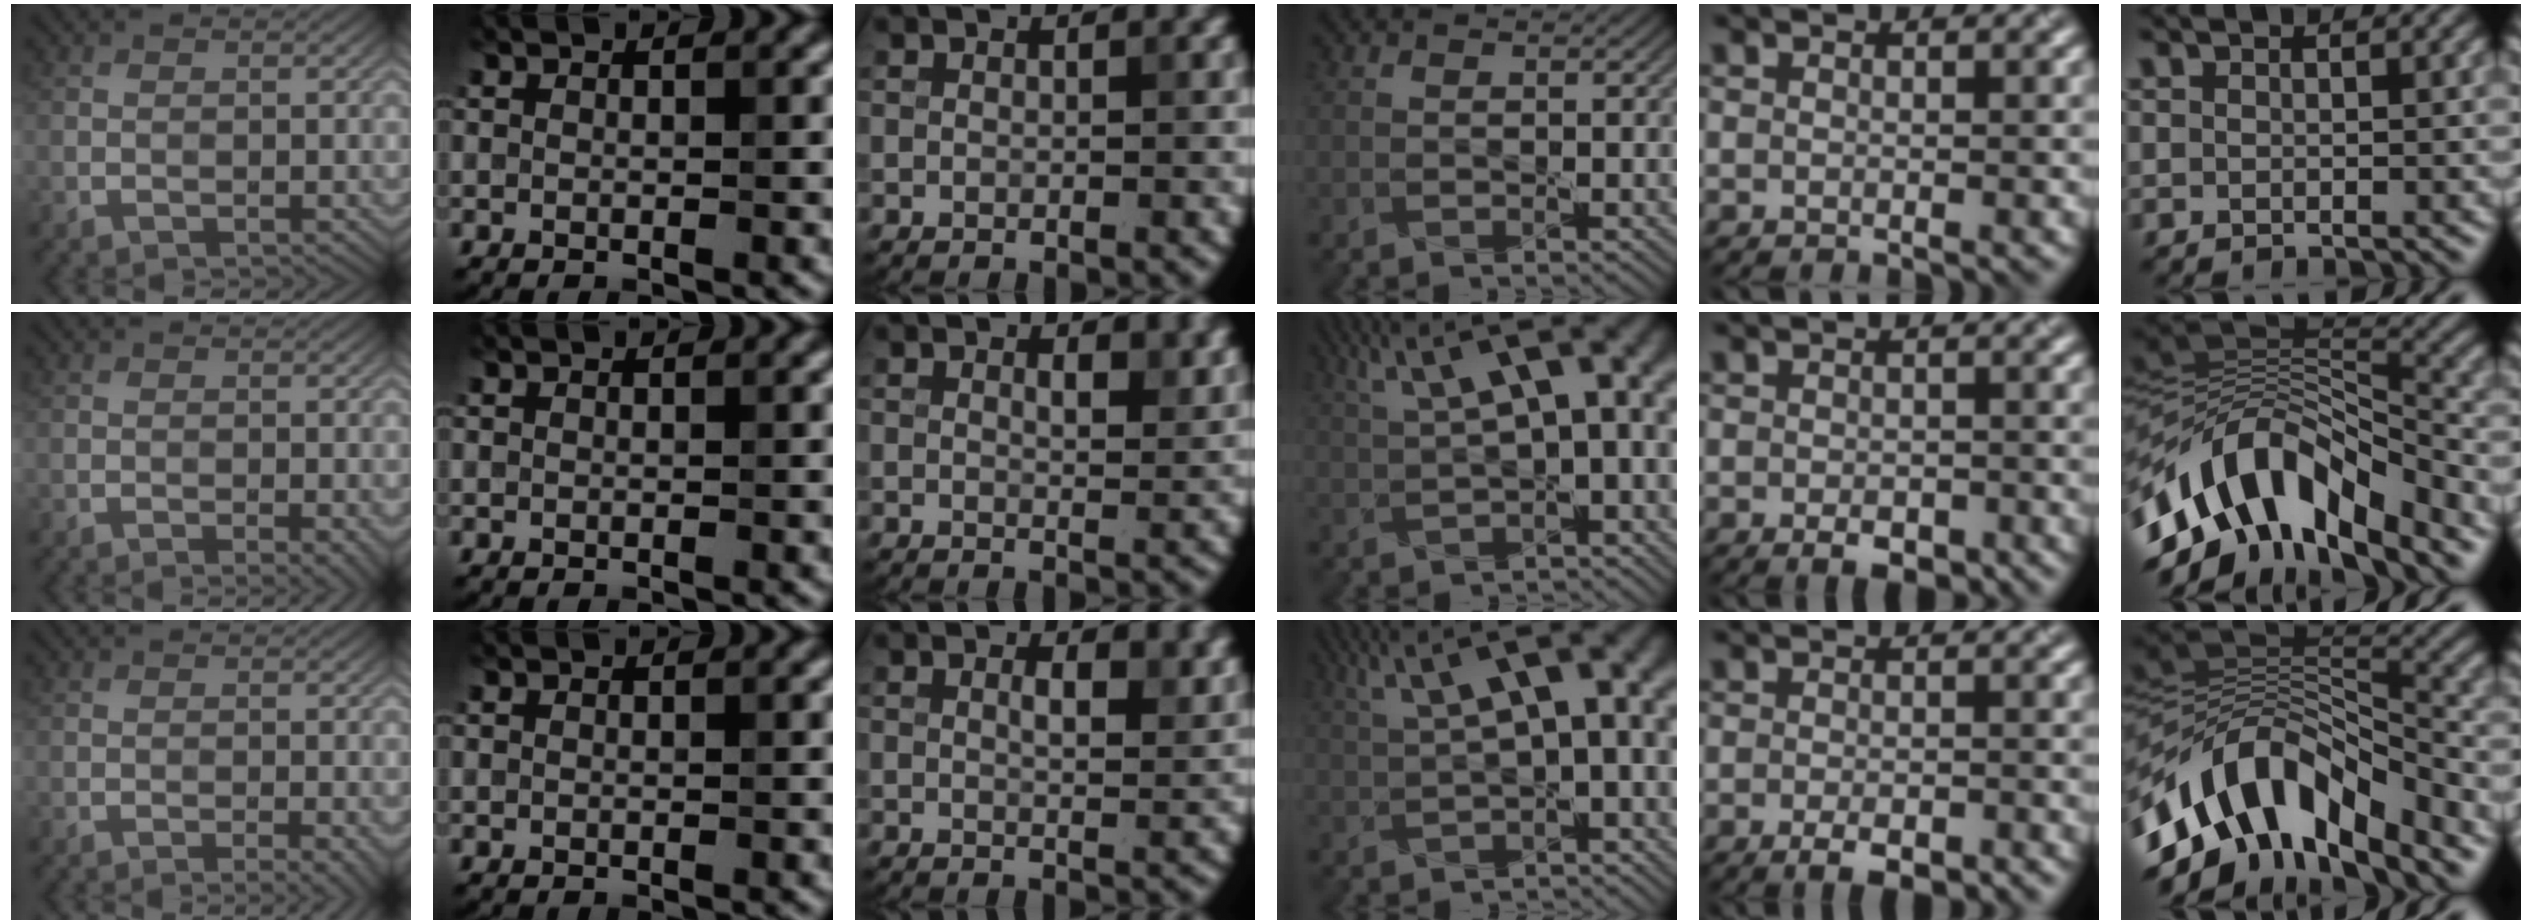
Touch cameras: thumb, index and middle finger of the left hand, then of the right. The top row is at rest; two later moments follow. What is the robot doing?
{"motion": "pour", "object": "sugar"}